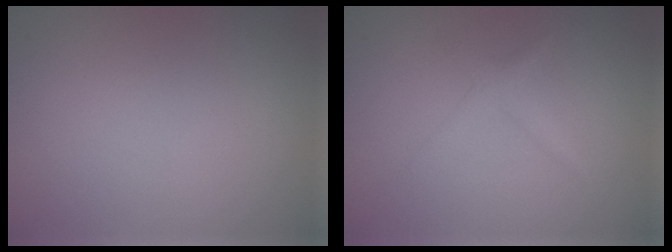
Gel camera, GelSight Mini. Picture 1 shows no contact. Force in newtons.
{"total": 1.3, "press": 1.3, "slide": 0.0}